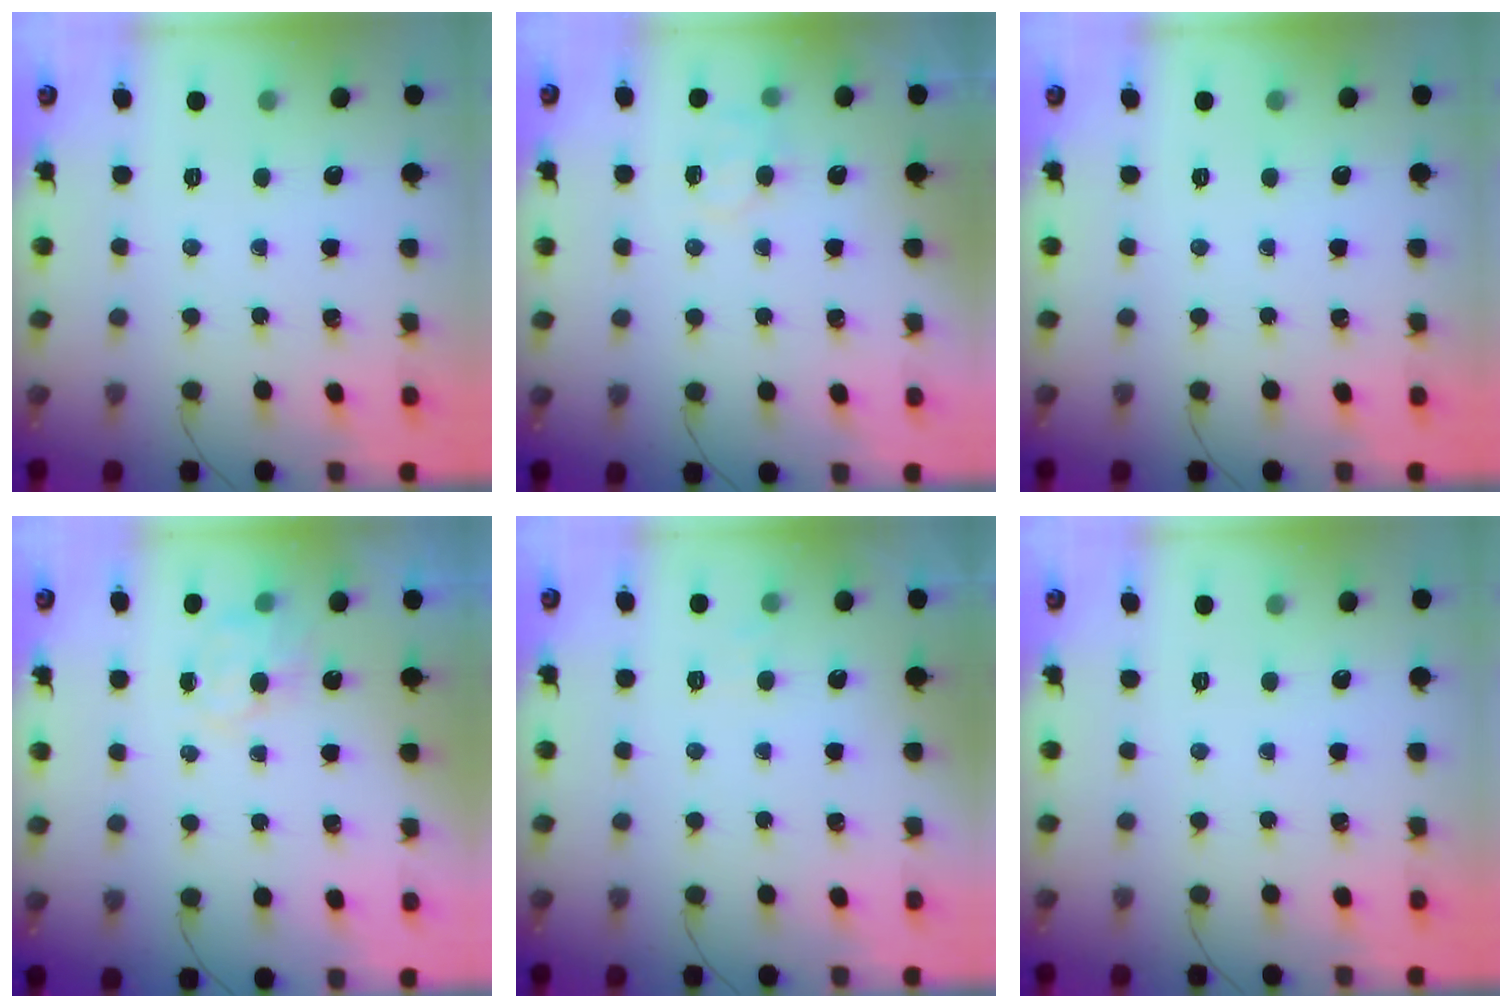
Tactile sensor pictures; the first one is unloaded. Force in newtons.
{"total": 6.1, "press": 6.0, "slide": 1.2}
{"total": 0.0}
{"total": 5.6, "press": 5.5, "slide": 0.5}
{"total": 4.0, "press": 3.8, "slide": 1.1}
{"total": 0.0}